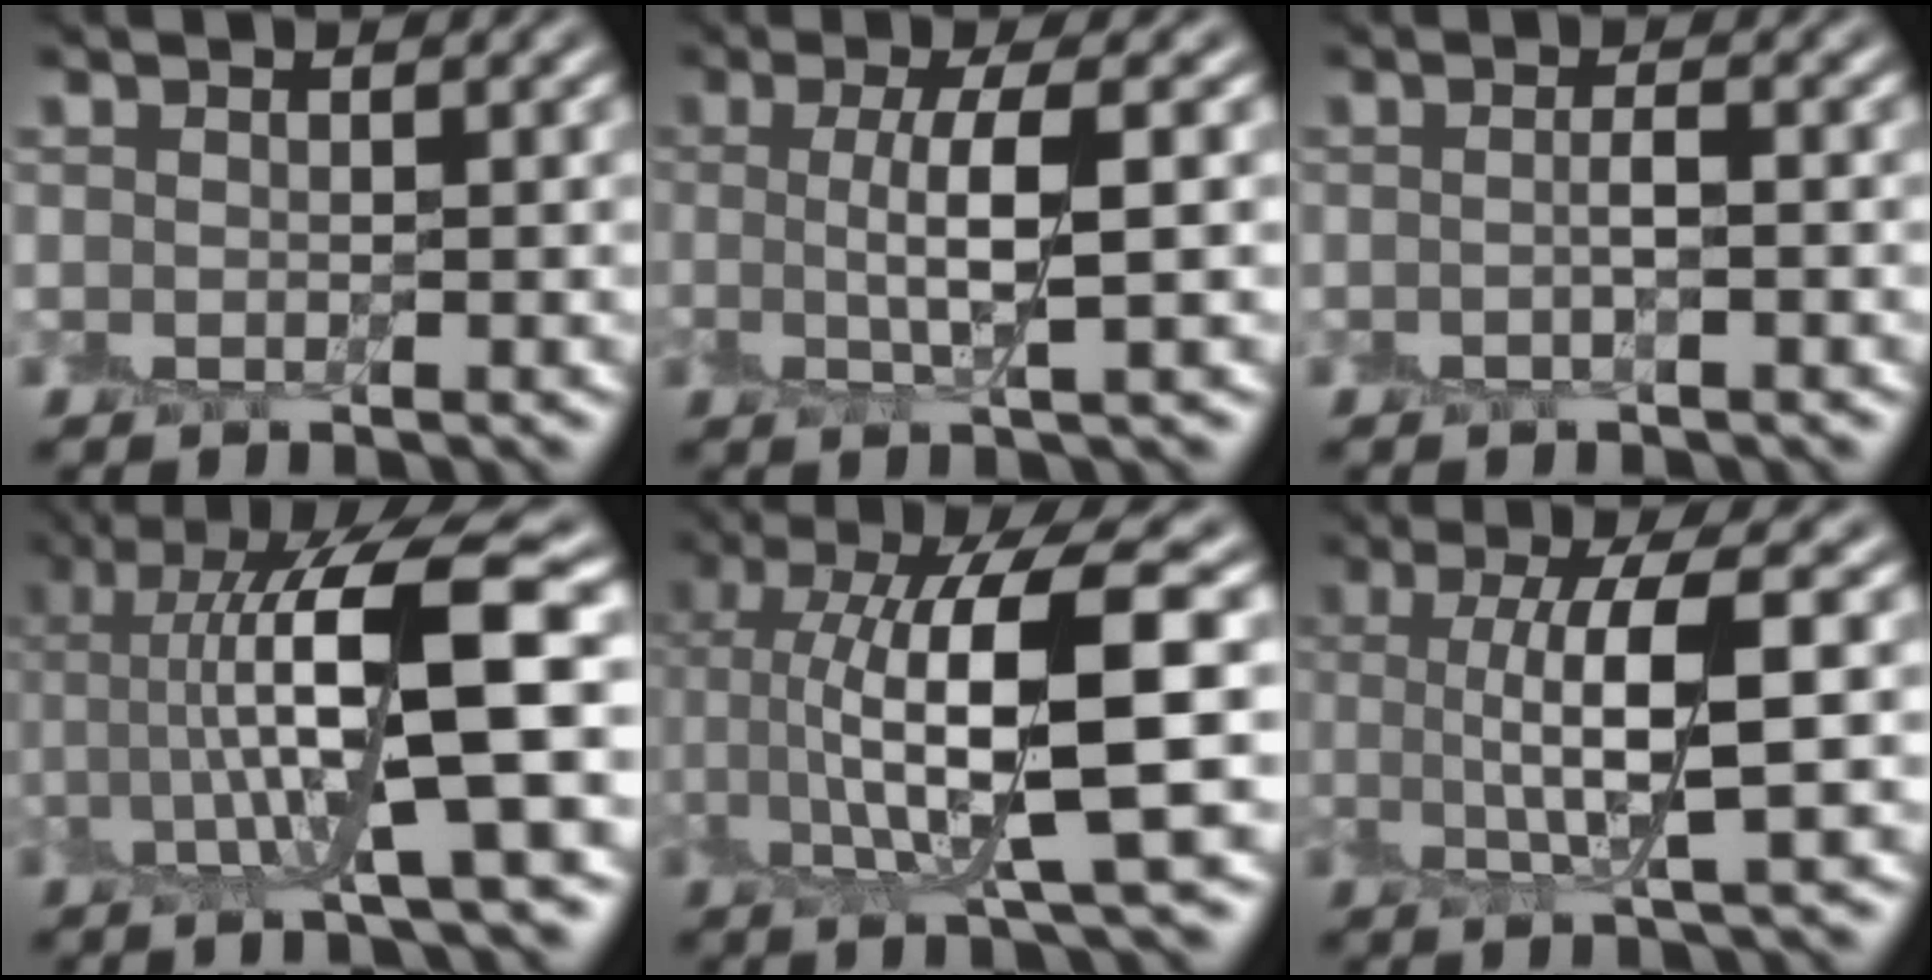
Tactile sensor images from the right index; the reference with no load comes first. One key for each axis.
{"total": 4.3, "fx": 0.2, "fy": 0.9, "fz": 4.2, "tx": -0.084, "ty": 0.000, "tz": 0.004}
{"total": 0.8, "fx": -0.2, "fy": 0.1, "fz": 0.7, "tx": -0.014, "ty": 0.004, "tz": -0.004}
{"total": 10.8, "fx": 1.5, "fy": 2.2, "fz": 10.5, "tx": -0.177, "ty": 0.007, "tz": 0.027}
{"total": 9.9, "fx": 2.0, "fy": 2.1, "fz": 9.5, "tx": -0.165, "ty": 0.006, "tz": 0.043}
{"total": 5.9, "fx": 0.6, "fy": 1.3, "fz": 5.8, "tx": -0.113, "ty": 0.005, "tz": 0.009}